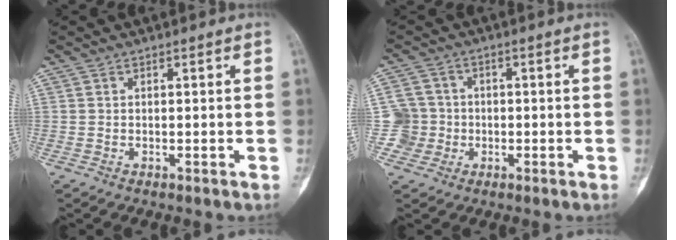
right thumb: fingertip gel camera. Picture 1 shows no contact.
{"total": 5.4, "force": [-0.9, 5.3, -0.1], "torque": [0.033, 0.017, -0.024]}